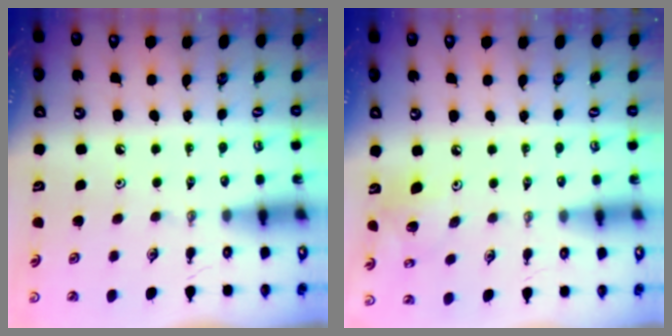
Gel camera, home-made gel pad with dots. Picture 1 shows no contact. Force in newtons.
{"total": 8.5, "press": 8.1, "slide": 2.6}